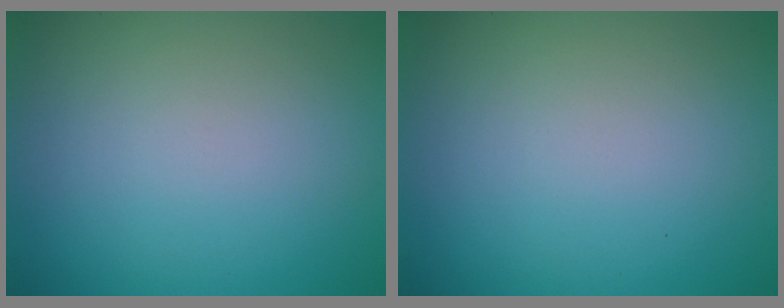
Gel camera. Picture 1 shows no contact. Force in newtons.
{"total": 0.0}